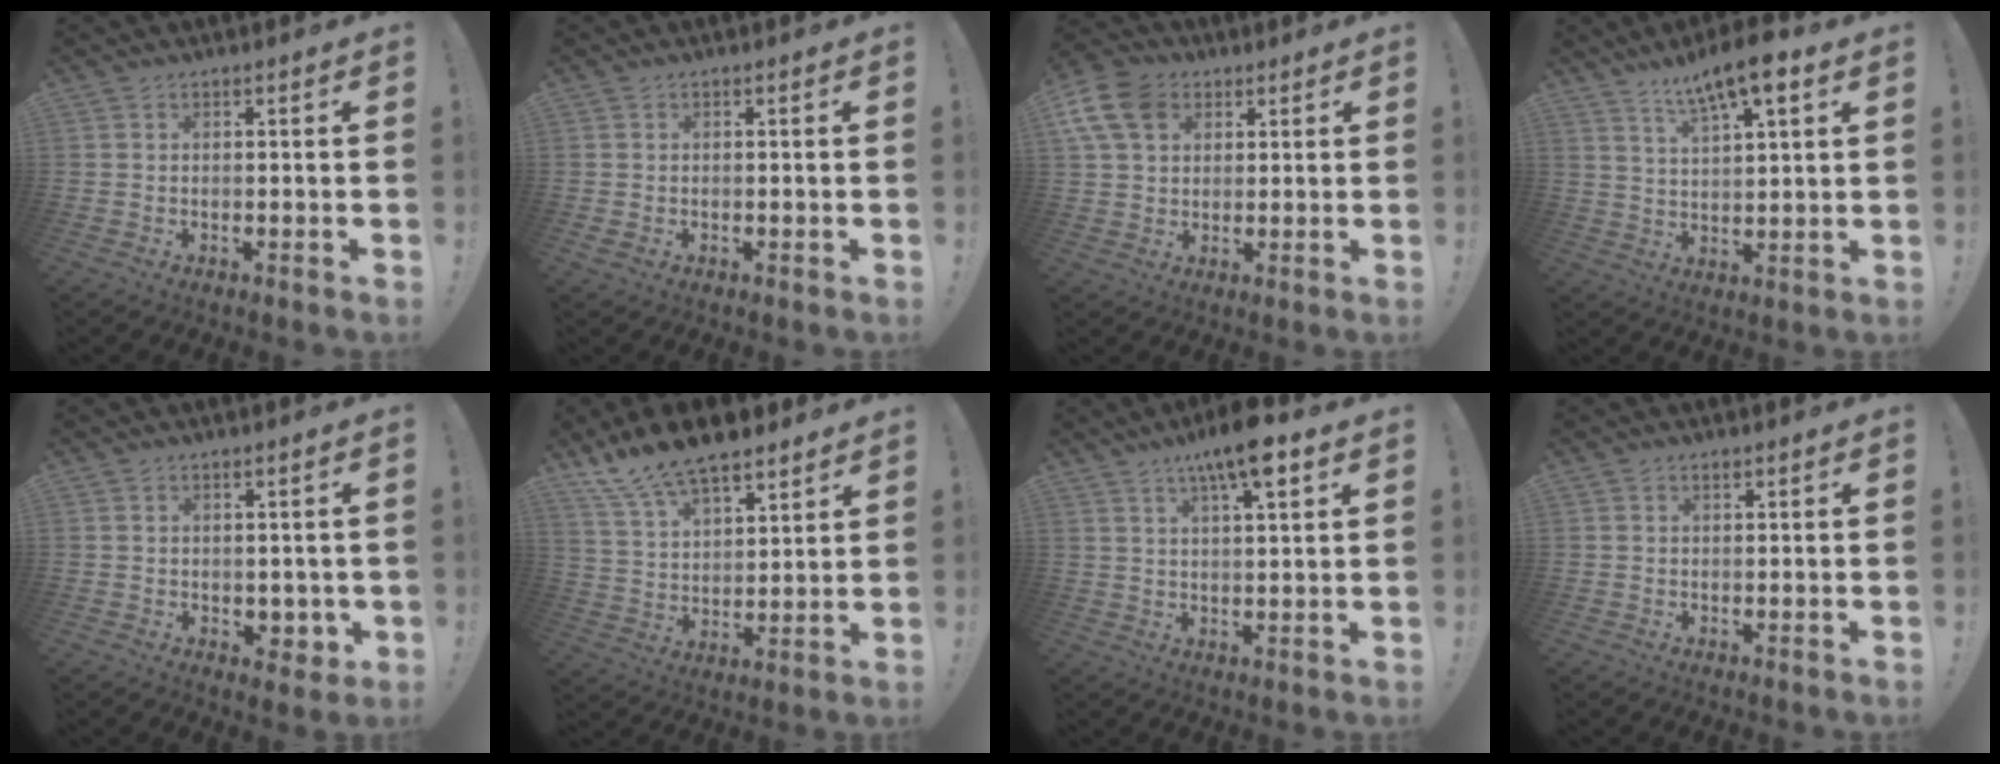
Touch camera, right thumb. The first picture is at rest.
{"total": 1.0, "force": [0.0, 0.8, 0.6], "torque": [-0.013, 0.005, 0.000]}
{"total": 12.2, "force": [4.8, 8.9, 6.8], "torque": [-0.135, -0.017, 0.095]}
{"total": 10.7, "force": [7.1, 2.4, 7.7], "torque": [-0.122, -0.038, 0.117]}
{"total": 4.1, "force": [0.5, 3.4, 2.2], "torque": [-0.010, -0.005, 0.010]}
{"total": 13.8, "force": [11.0, 5.3, 6.4], "torque": [-0.128, -0.076, 0.205]}
{"total": 10.1, "force": [5.8, 2.4, 7.9], "torque": [-0.122, -0.025, 0.094]}
{"total": 0.6, "force": [0.5, 0.2, 0.3], "torque": [-0.001, -0.002, 0.009]}